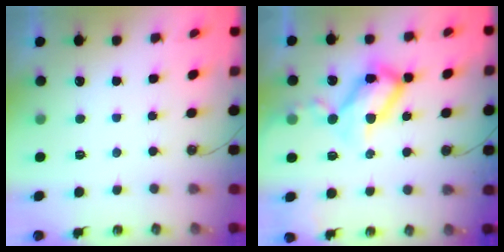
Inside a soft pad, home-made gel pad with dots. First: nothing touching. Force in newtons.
{"total": 17.5, "press": 17.4, "slide": 1.5}